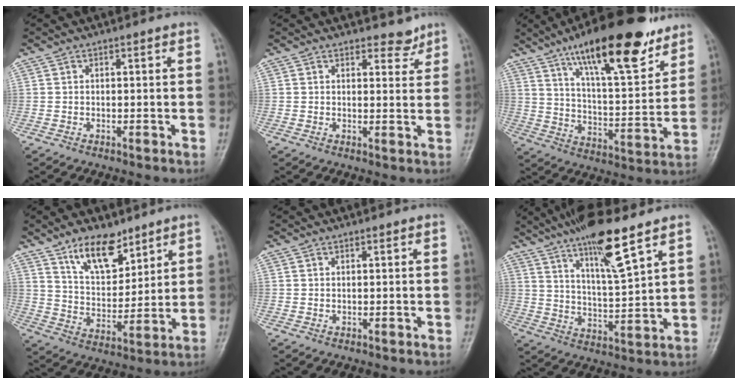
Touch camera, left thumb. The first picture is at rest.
{"total": 3.4, "force": [2.9, 1.5, 1.0], "torque": [0.007, -0.020, 0.038]}
{"total": 22.1, "force": [14.7, 6.2, 15.3], "torque": [-0.212, -0.061, 0.239]}
{"total": 11.4, "force": [7.8, 5.5, 6.2], "torque": [-0.075, -0.057, 0.147]}
{"total": 0.6, "force": [0.4, 0.2, 0.4], "torque": [-0.004, -0.001, 0.006]}
{"total": 13.9, "force": [8.9, 2.2, 10.4], "torque": [-0.176, -0.046, 0.160]}